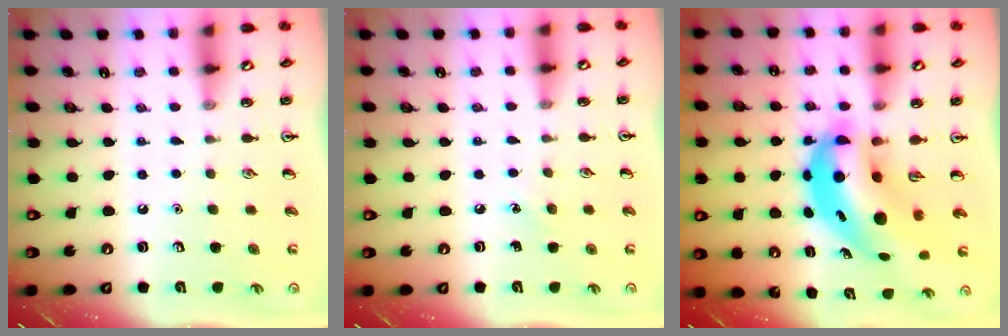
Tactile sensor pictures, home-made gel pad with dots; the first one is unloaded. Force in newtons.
{"total": 3.5, "press": 3.3, "slide": 1.2}
{"total": 10.6, "press": 10.2, "slide": 2.9}